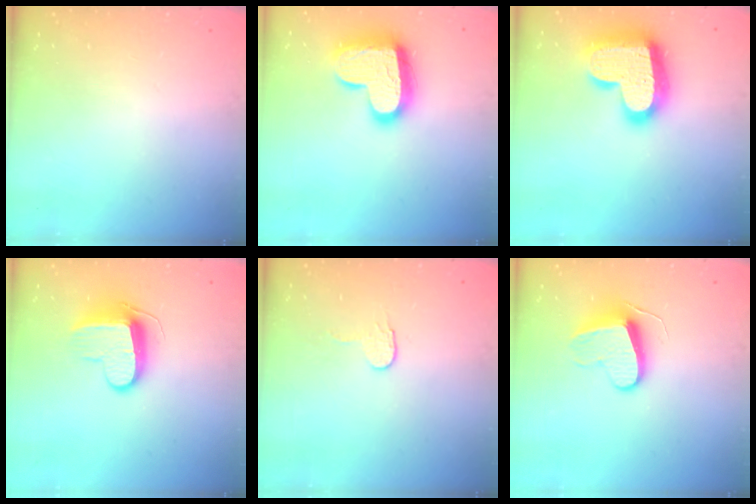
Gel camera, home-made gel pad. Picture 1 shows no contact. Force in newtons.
{"total": 17.1, "press": 17.0, "slide": 1.1}
{"total": 22.1, "press": 22.0, "slide": 1.5}
{"total": 9.6, "press": 9.6, "slide": 0.6}
{"total": 3.2, "press": 3.2, "slide": 0.3}
{"total": 10.6, "press": 10.6, "slide": 0.9}